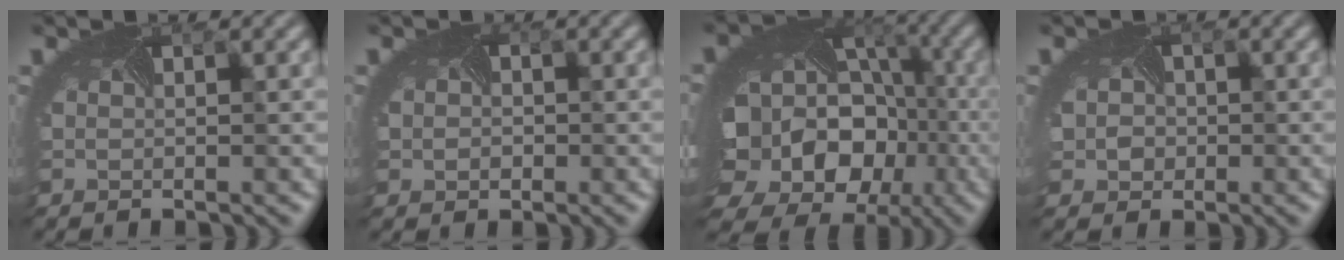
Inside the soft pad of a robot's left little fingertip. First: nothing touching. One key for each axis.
{"total": 0.8, "fx": -0.1, "fy": 0.8, "fz": 0.1, "tx": -0.014, "ty": -0.005, "tz": 0.022}
{"total": 15.5, "fx": -4.4, "fy": 13.3, "fz": 6.6, "tx": -0.160, "ty": -0.042, "tz": -0.065}
{"total": 1.7, "fx": -0.2, "fy": 1.7, "fz": 0.0, "tx": -0.029, "ty": -0.011, "tz": 0.027}